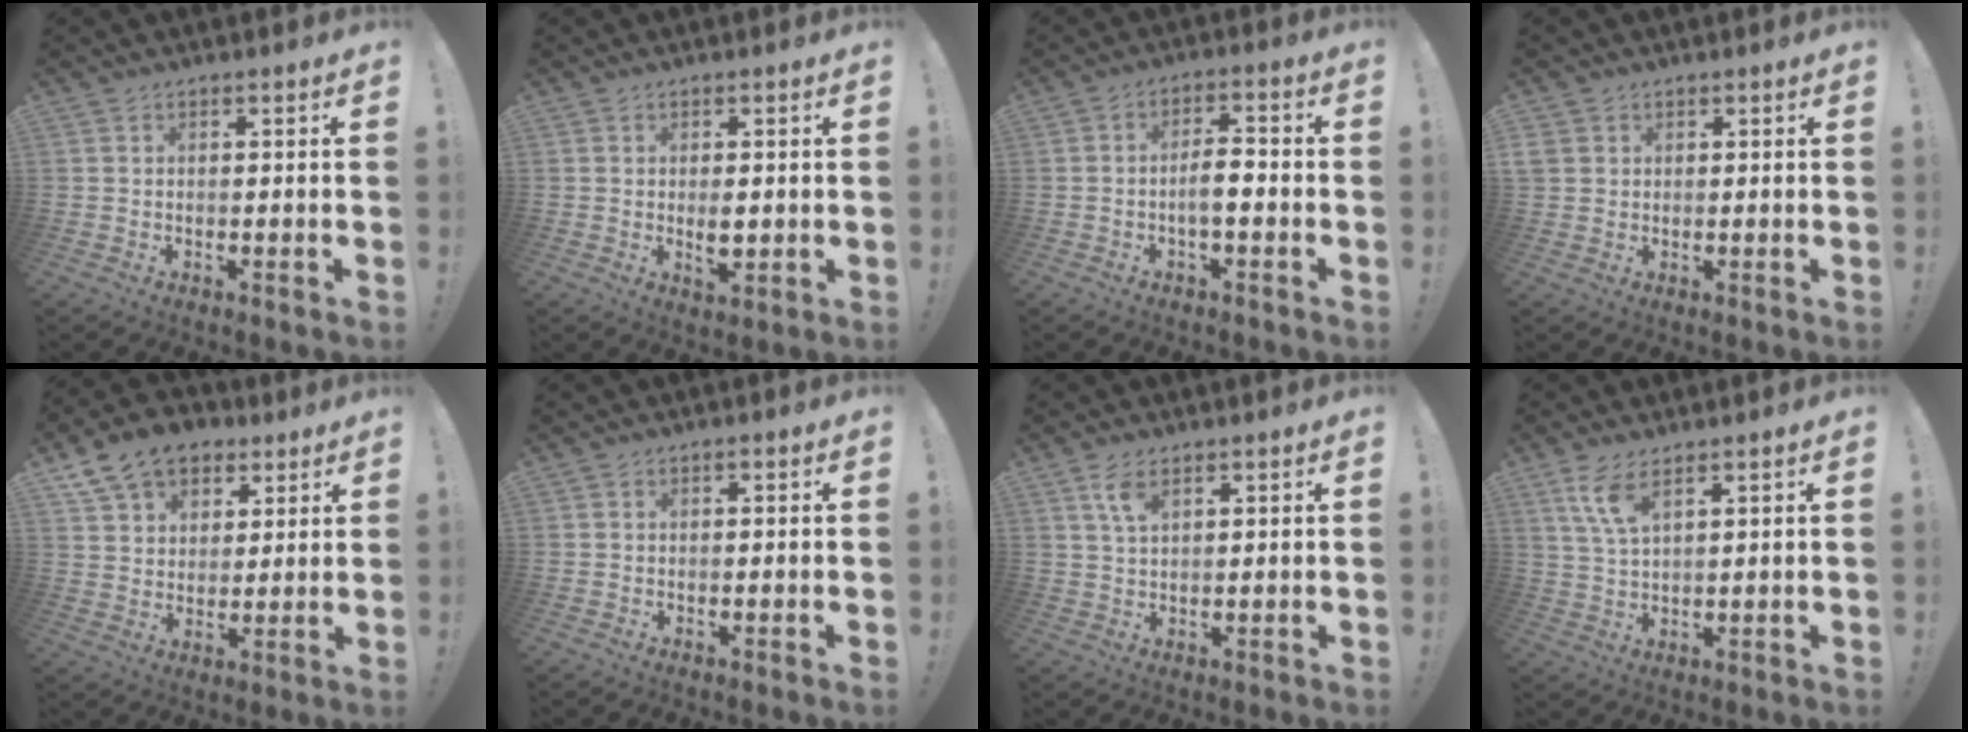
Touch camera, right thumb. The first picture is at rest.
{"total": 4.0, "force": [0.1, 1.9, 3.5], "torque": [-0.049, -0.007, -0.002]}
{"total": 6.0, "force": [-1.9, 2.0, 5.3], "torque": [-0.105, 0.014, -0.034]}
{"total": 2.9, "force": [1.3, 2.4, 0.7], "torque": [-0.012, -0.001, 0.027]}
{"total": 12.9, "force": [7.8, 9.1, 5.0], "torque": [-0.081, -0.041, 0.151]}
{"total": 0.0}
{"total": 5.0, "force": [2.8, 2.1, 3.5], "torque": [-0.062, -0.010, 0.049]}
{"total": 7.3, "force": [4.3, 2.2, 5.4], "torque": [-0.104, -0.013, 0.078]}